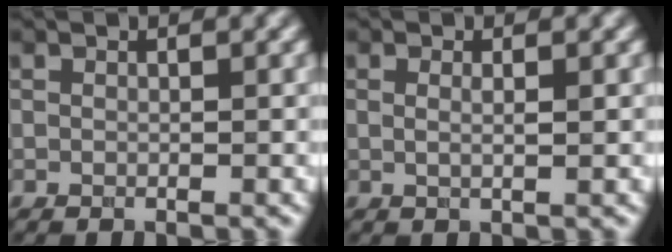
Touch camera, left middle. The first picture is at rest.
{"total": 1.2, "force": [0.3, 0.3, 1.1], "torque": [-0.016, -0.002, 0.002]}